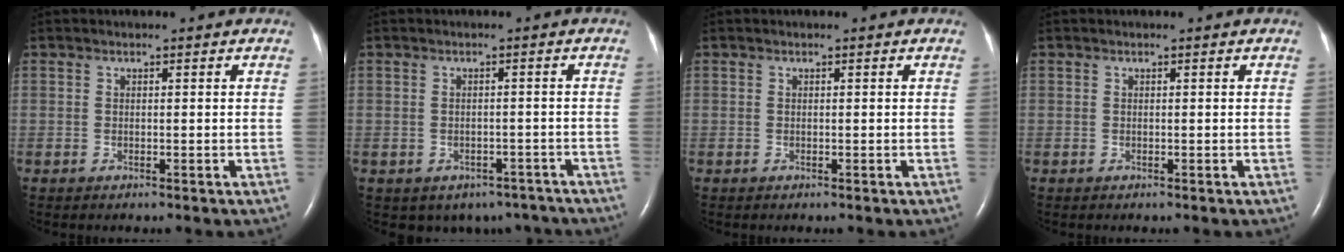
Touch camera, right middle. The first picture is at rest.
{"total": 7.2, "force": [-5.5, 4.4, 1.4], "torque": [-0.011, 0.012, -0.058]}
{"total": 0.0}
{"total": 0.0}